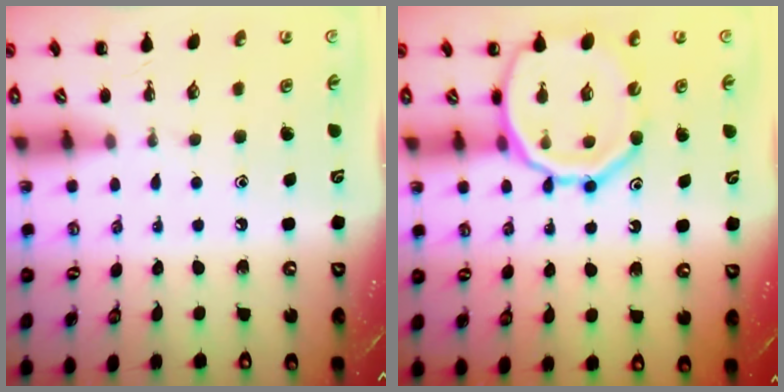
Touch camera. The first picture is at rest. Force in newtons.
{"total": 16.0, "press": 15.8, "slide": 2.4}